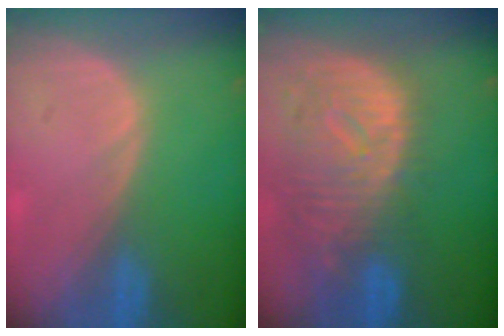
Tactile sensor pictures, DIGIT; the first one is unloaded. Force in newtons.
{"total": 11.9, "press": 10.2, "slide": 6.1}